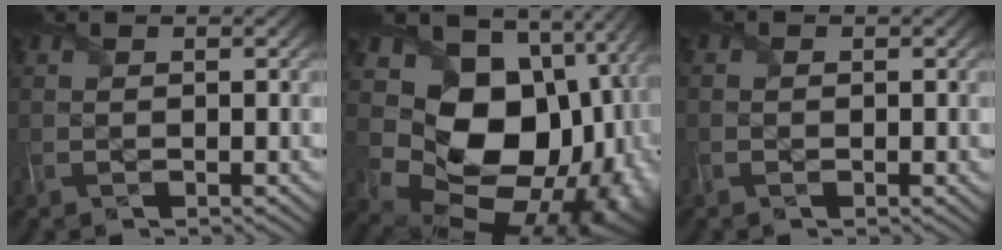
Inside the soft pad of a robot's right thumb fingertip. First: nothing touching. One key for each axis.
{"total": 18.4, "fx": 1.0, "fy": 14.4, "fz": 11.5, "tx": -0.192, "ty": -0.039, "tz": 0.063}
{"total": 0.8, "fx": -0.5, "fy": 0.6, "fz": 0.0, "tx": 0.006, "ty": -0.004, "tz": -0.008}